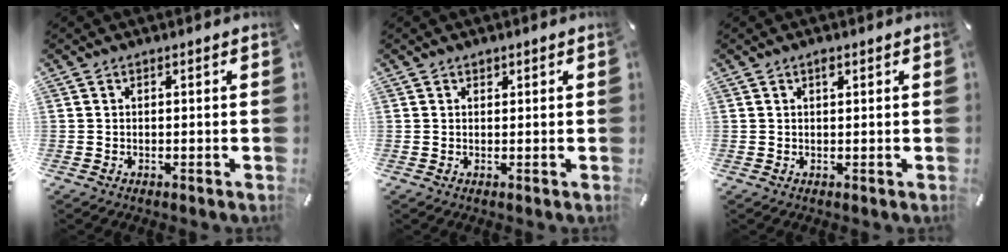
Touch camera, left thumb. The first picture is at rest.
{"total": 0.8, "force": [0.4, 0.6, 0.1], "torque": [-0.002, 0.001, 0.009]}
{"total": 1.2, "force": [0.5, 0.5, 0.9], "torque": [-0.020, 0.003, 0.009]}